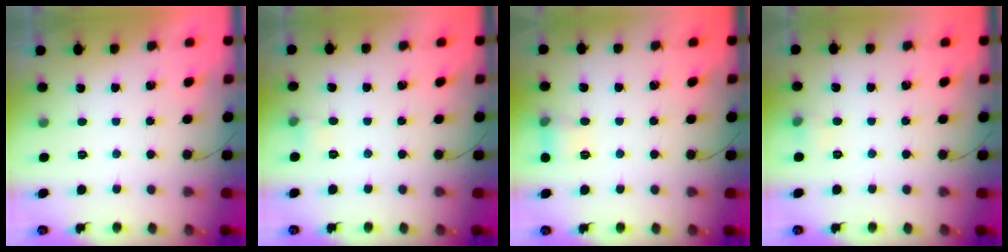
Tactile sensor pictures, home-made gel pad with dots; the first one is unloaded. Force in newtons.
{"total": 3.7, "press": 3.5, "slide": 1.4}
{"total": 6.9, "press": 6.7, "slide": 1.8}
{"total": 4.6, "press": 4.4, "slide": 1.3}